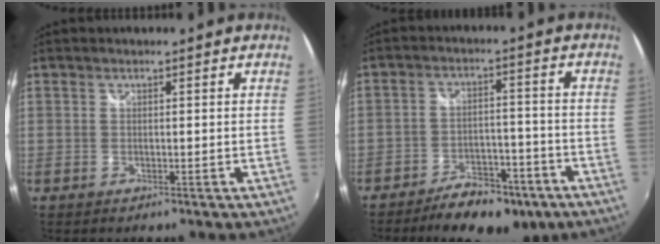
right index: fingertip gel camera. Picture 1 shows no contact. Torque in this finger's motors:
{"motor_torque": [0.40, -0.29, 0.16, -0.06]}